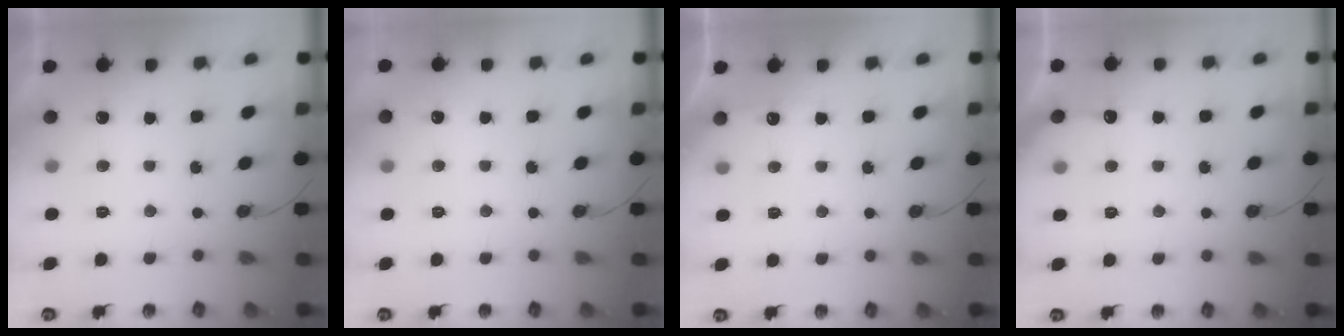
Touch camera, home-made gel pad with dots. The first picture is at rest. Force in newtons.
{"total": 2.5, "press": 2.4, "slide": 0.4}
{"total": 3.0, "press": 2.9, "slide": 0.4}
{"total": 5.0, "press": 5.0, "slide": 0.6}